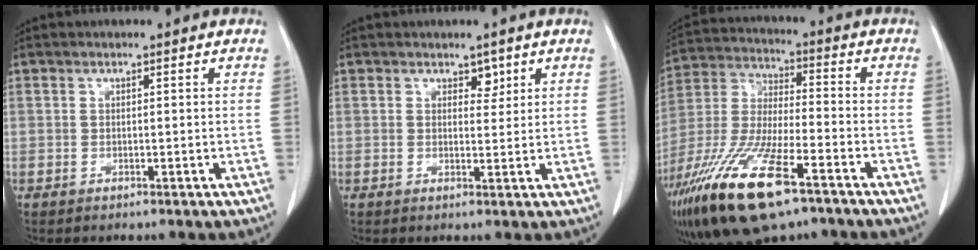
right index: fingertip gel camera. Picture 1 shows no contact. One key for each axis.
{"total": 1.9, "fx": 1.2, "fy": 1.2, "fz": 0.8, "tx": -0.005, "ty": -0.003, "tz": 0.017}
{"total": 19.1, "fx": -11.4, "fy": 4.5, "fz": 14.6, "tx": -0.322, "ty": -0.042, "tz": -0.211}